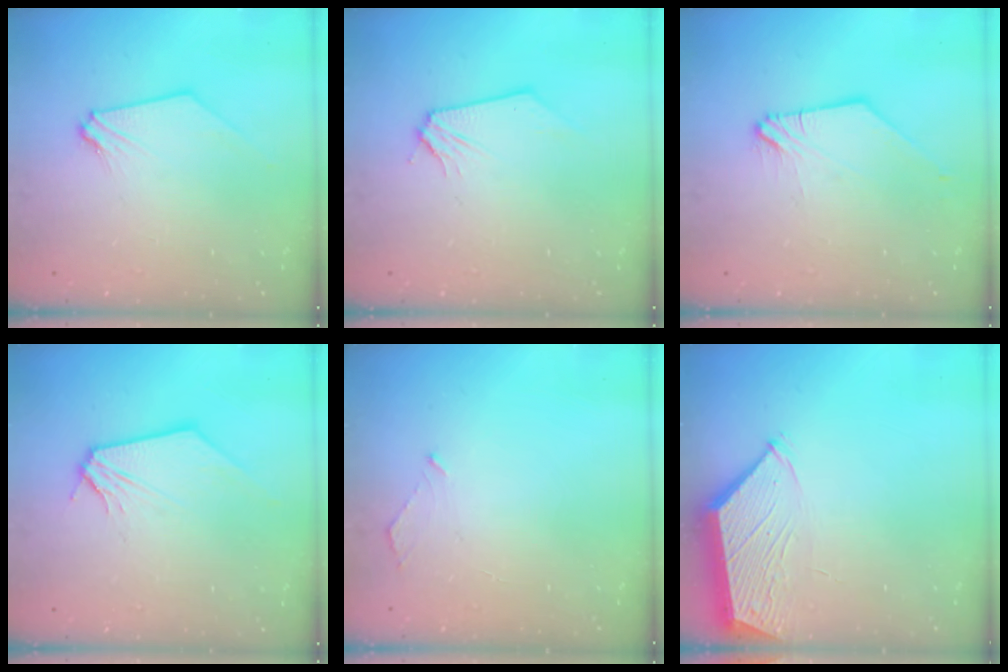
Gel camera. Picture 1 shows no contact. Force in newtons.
{"total": 0.0}
{"total": 1.1, "press": 1.0, "slide": 0.3}
{"total": 0.0}
{"total": 2.6, "press": 2.6, "slide": 0.3}
{"total": 3.2, "press": 3.2, "slide": 0.4}